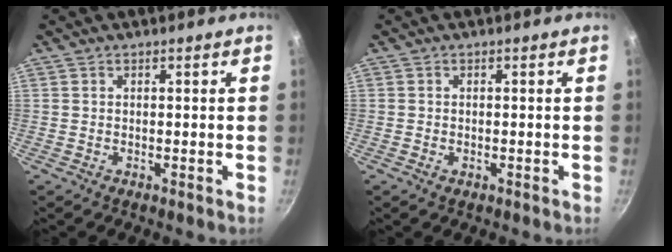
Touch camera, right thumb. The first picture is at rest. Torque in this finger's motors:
{"motor_torque": [-0.29, 0.01, -0.39, 0.06, 0.03]}